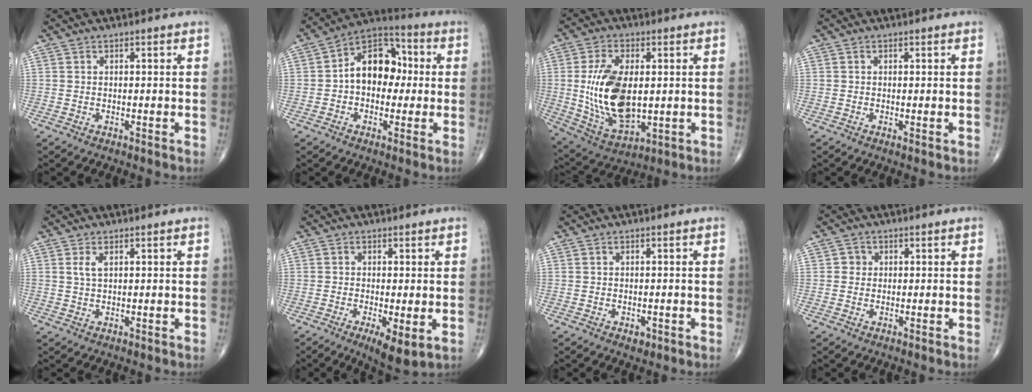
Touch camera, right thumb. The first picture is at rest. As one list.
[{"total": 12.5, "force": [0.4, 8.6, 9.0], "torque": [-0.104, 0.035, -0.010]}, {"total": 16.4, "force": [0.5, 9.1, 13.6], "torque": [-0.249, -0.012, 0.024]}, {"total": 0.6, "force": [-0.1, 0.2, 0.6], "torque": [-0.011, -0.003, -0.003]}, {"total": 2.0, "force": [0.7, 0.8, 1.6], "torque": [-0.037, 0.003, 0.020]}, {"total": 6.5, "force": [-1.8, 2.0, 5.9], "torque": [-0.097, -0.019, -0.029]}, {"total": 1.5, "force": [-0.7, 1.0, 0.9], "torque": [-0.006, 0.000, -0.007]}, {"total": 1.7, "force": [0.2, 1.6, 0.5], "torque": [0.002, 0.003, -0.001]}]